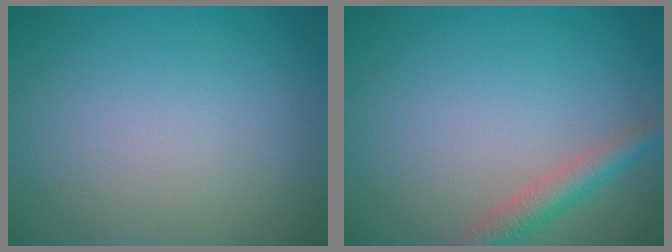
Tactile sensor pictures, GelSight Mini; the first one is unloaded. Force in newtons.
{"total": 2.8, "press": 2.8, "slide": 0.1}